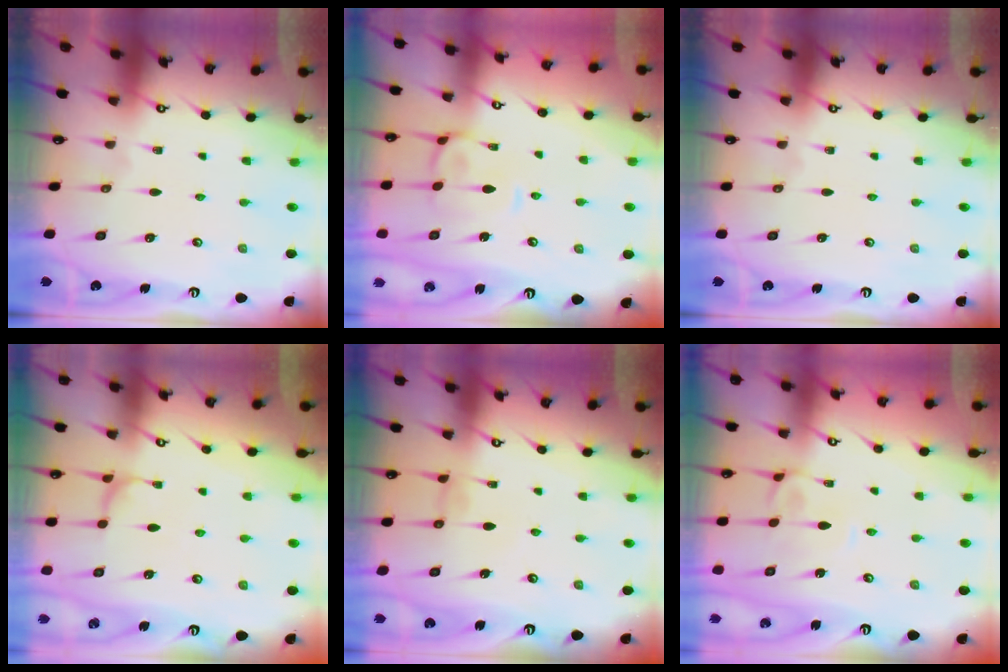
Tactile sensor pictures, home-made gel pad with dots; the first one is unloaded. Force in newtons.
{"total": 2.4, "press": 2.2, "slide": 1.1}
{"total": 0.0}
{"total": 2.1, "press": 2.0, "slide": 0.3}
{"total": 0.6, "press": 0.5, "slide": 0.4}
{"total": 3.0, "press": 3.0, "slide": 0.4}